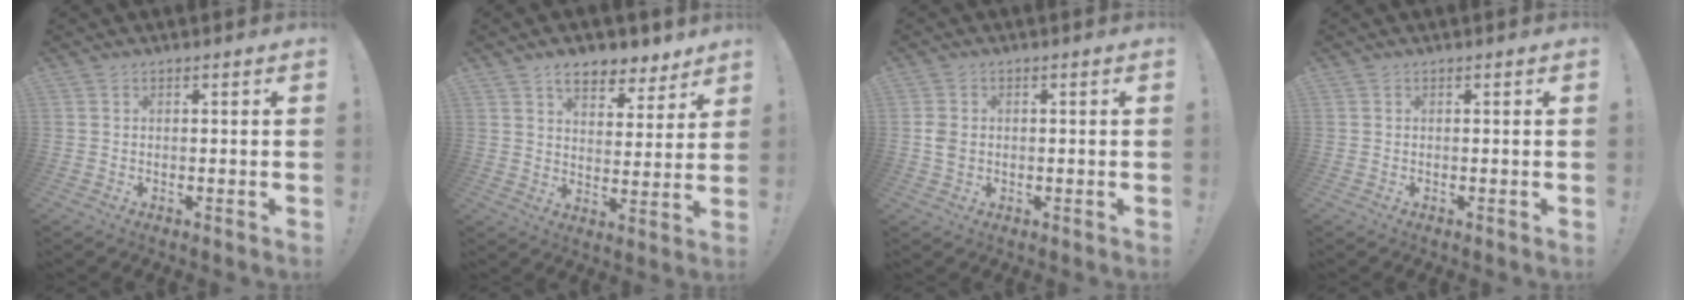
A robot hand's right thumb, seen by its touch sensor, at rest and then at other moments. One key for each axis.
{"total": 8.8, "fx": 6.7, "fy": 4.4, "fz": 3.8, "tx": -0.050, "ty": -0.041, "tz": 0.121}
{"total": 3.5, "fx": 0.1, "fy": 2.9, "fz": 2.1, "tx": -0.039, "ty": 0.004, "tz": 0.002}
{"total": 0.0}